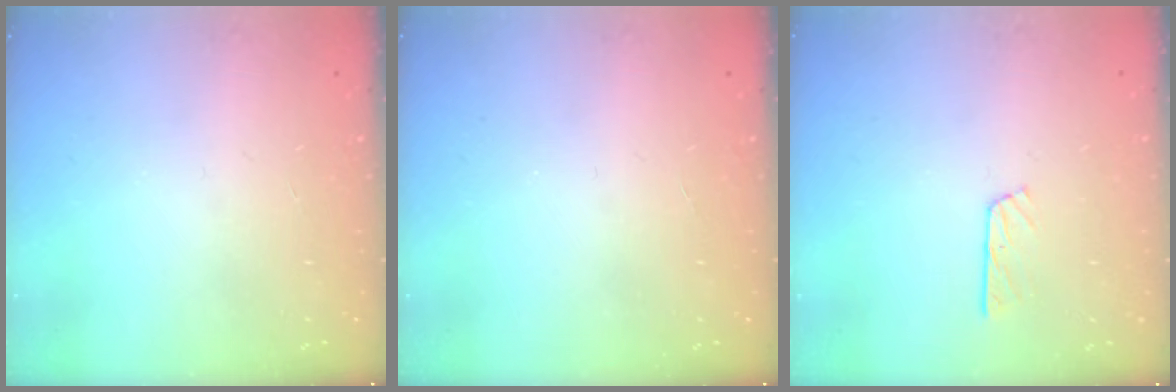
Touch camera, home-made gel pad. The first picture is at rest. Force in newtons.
{"total": 0.0}
{"total": 4.1, "press": 4.1, "slide": 0.4}